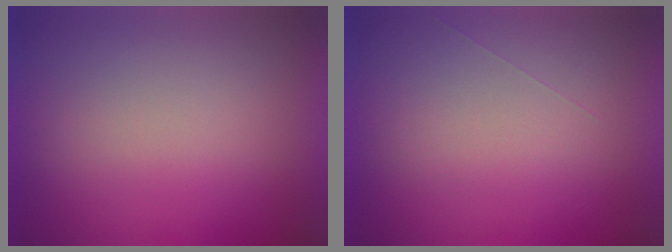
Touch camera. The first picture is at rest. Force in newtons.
{"total": 1.0}